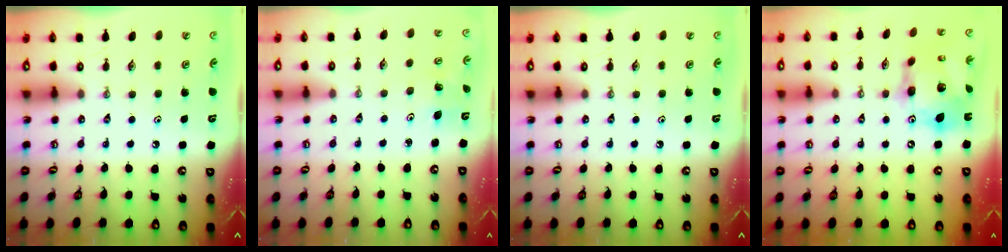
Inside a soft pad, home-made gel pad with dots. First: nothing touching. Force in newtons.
{"total": 2.7, "press": 2.7, "slide": 0.3}
{"total": 0.0}
{"total": 18.8, "press": 18.6, "slide": 2.1}